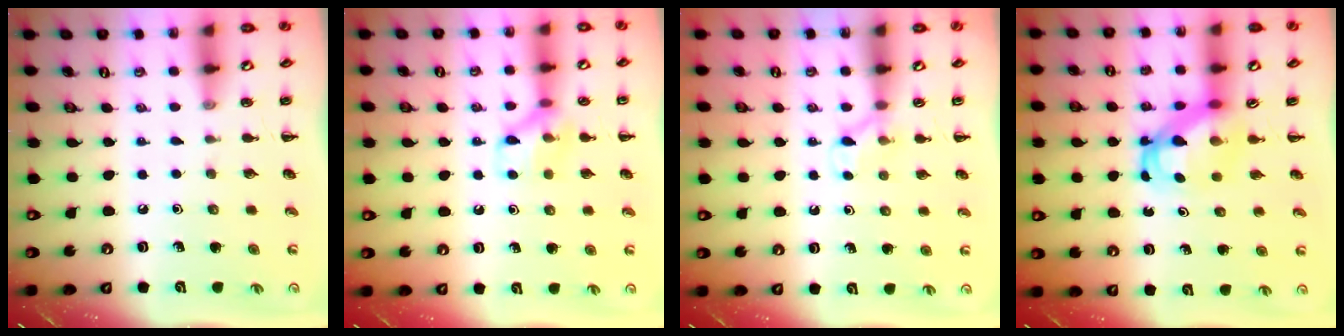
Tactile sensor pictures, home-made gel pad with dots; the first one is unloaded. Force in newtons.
{"total": 9.5, "press": 9.4, "slide": 0.7}
{"total": 4.9, "press": 4.6, "slide": 1.8}
{"total": 5.0, "press": 4.9, "slide": 0.8}